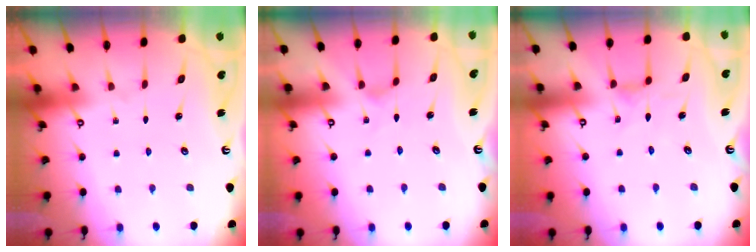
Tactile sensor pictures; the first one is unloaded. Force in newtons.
{"total": 0.9, "press": 0.8, "slide": 0.3}
{"total": 1.9, "press": 1.8, "slide": 0.5}